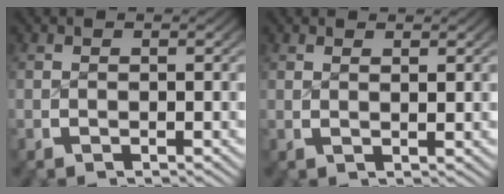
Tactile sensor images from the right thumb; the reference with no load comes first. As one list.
[{"total": 1.1, "force": [0.8, -0.2, 0.7], "torque": [-0.012, -0.003, 0.017]}]